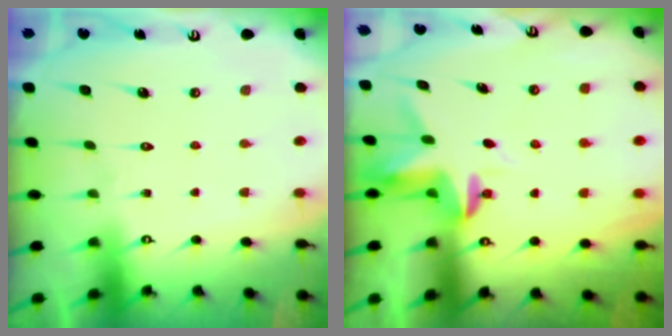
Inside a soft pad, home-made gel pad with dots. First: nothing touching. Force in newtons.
{"total": 3.6, "press": 3.6, "slide": 0.2}